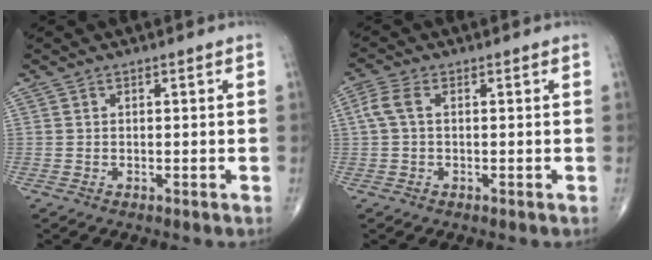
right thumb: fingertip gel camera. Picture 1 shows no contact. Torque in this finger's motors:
{"motor_torque": [-0.06, 0.11, 0.10, -0.01, 0.04]}